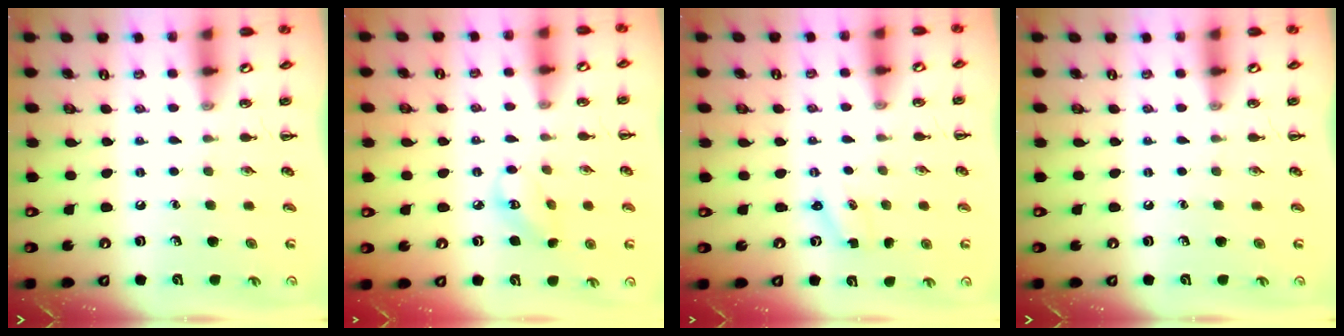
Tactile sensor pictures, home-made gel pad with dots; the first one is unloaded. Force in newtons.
{"total": 3.7, "press": 3.6, "slide": 0.6}
{"total": 1.9, "press": 1.8, "slide": 0.6}
{"total": 0.0}